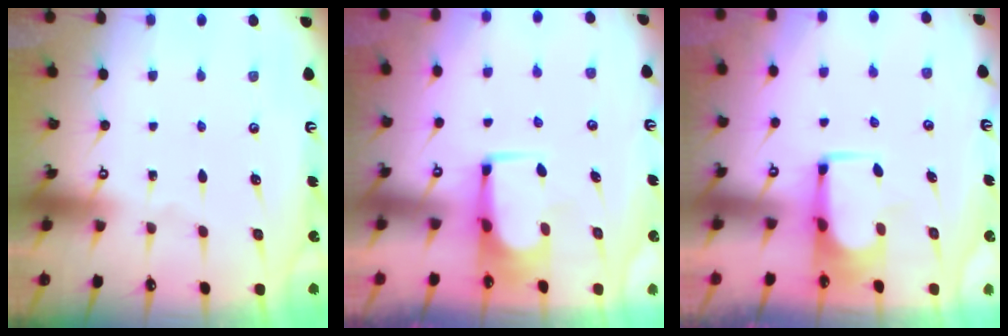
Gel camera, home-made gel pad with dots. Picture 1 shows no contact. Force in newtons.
{"total": 1.6, "press": 1.5, "slide": 0.3}
{"total": 1.6, "press": 1.5, "slide": 0.1}